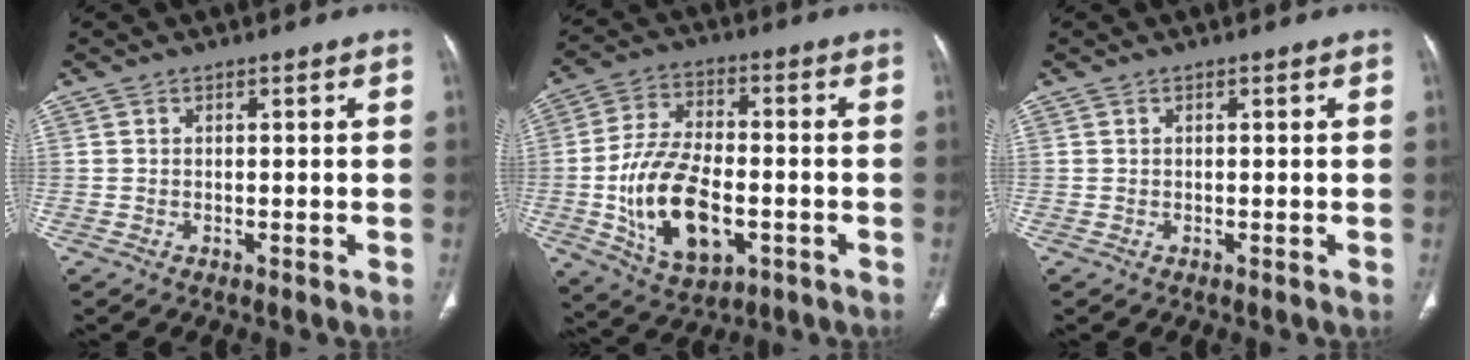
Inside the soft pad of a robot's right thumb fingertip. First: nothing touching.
{"total": 16.5, "force": [-3.8, 9.3, 13.1], "torque": [-0.232, 0.011, -0.058]}
{"total": 0.0}